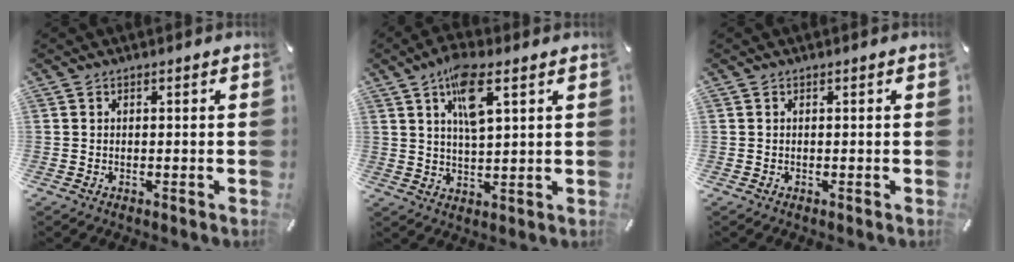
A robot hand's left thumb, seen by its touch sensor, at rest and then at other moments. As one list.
[{"total": 9.6, "force": [4.9, 3.3, 7.6], "torque": [-0.133, -0.007, 0.082]}, {"total": 0.0}]